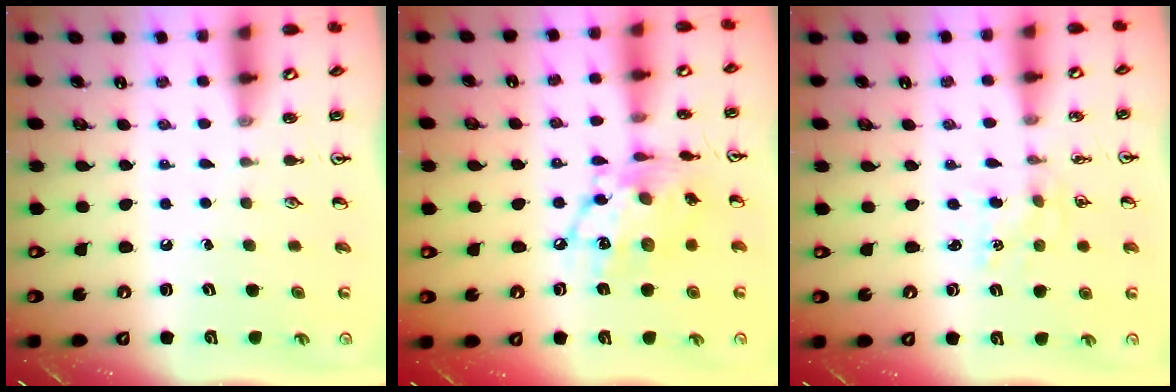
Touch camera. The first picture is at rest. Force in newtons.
{"total": 14.3, "press": 14.3, "slide": 1.4}
{"total": 1.8, "press": 1.8, "slide": 0.2}